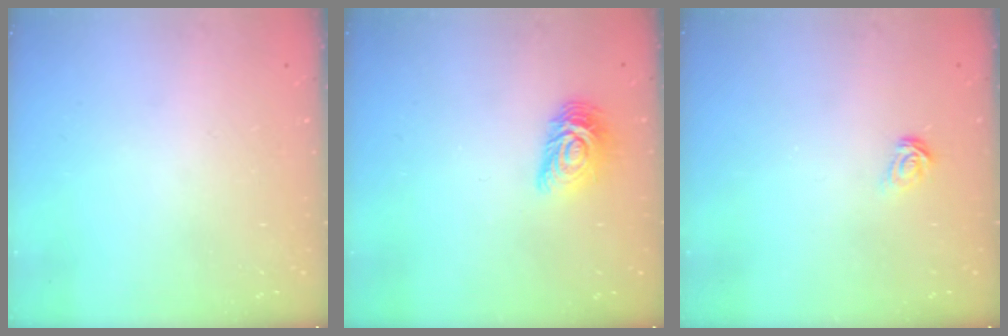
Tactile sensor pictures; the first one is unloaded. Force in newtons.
{"total": 8.5, "press": 8.5, "slide": 0.5}
{"total": 4.0, "press": 4.0, "slide": 0.3}